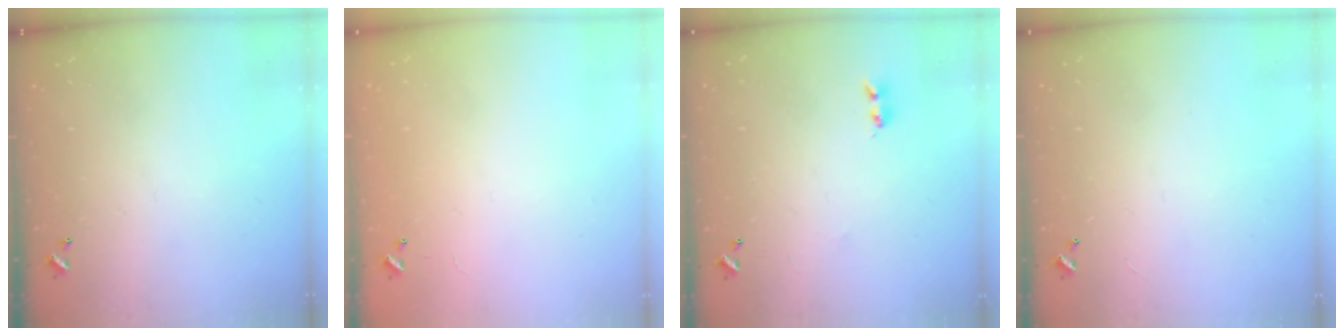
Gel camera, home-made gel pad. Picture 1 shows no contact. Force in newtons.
{"total": 10.0, "press": 10.0, "slide": 0.3}
{"total": 2.2, "press": 2.1, "slide": 0.6}
{"total": 2.8, "press": 2.8, "slide": 0.3}